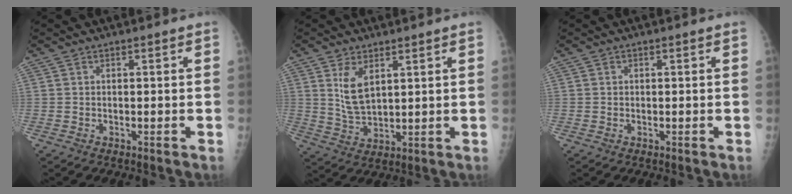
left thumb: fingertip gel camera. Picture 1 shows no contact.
{"total": 6.3, "force": [2.9, 3.2, 4.7], "torque": [-0.081, -0.020, 0.066]}
{"total": 0.0}